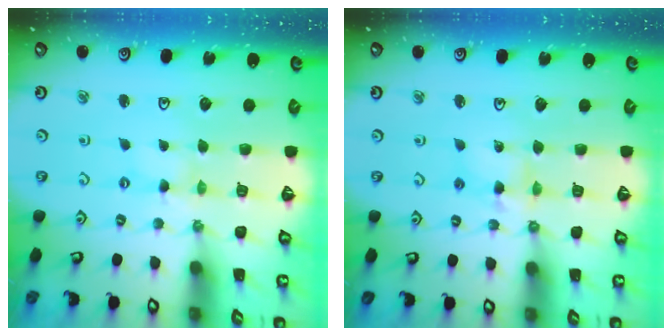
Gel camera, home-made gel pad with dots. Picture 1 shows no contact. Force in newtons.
{"total": 5.8, "press": 5.8, "slide": 0.5}